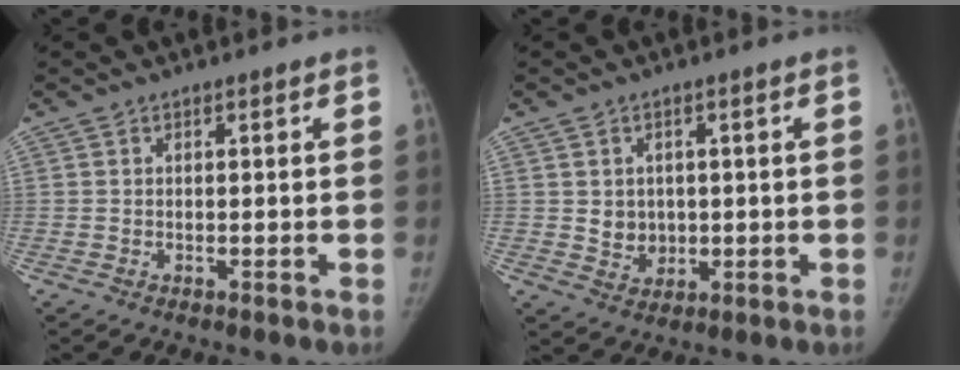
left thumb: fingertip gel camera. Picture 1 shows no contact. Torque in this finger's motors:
{"motor_torque": [0.05, -0.05, 0.34, -0.70, 0.15]}